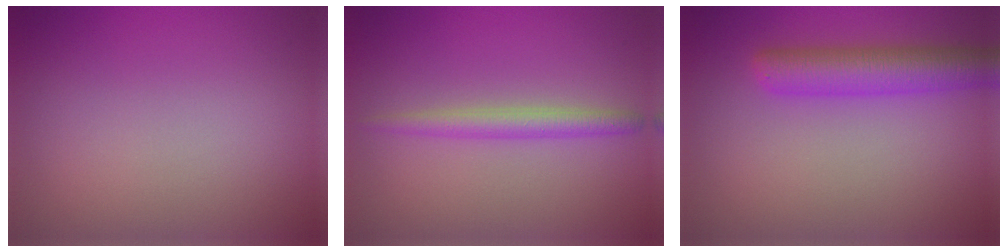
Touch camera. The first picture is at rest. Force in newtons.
{"total": 2.3, "press": 2.3, "slide": 0.0}
{"total": 5.0, "press": 5.0, "slide": 0.3}